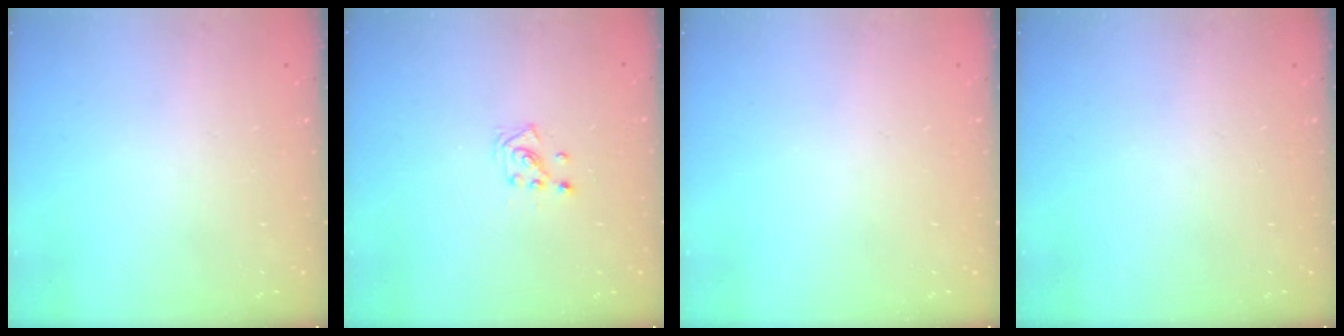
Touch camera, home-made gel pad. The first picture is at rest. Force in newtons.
{"total": 2.0, "press": 1.9, "slide": 0.8}
{"total": 0.0}
{"total": 0.0}